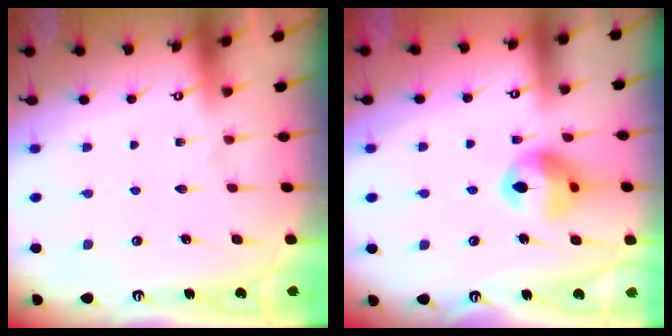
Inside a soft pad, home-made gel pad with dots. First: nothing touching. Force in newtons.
{"total": 11.7, "press": 11.6, "slide": 1.4}